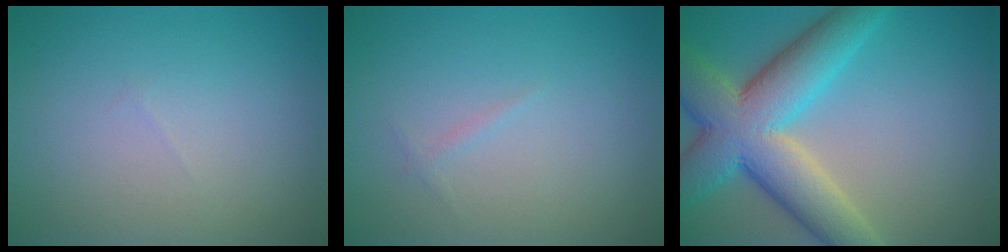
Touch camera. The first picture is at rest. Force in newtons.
{"total": 0.5, "press": 0.5, "slide": 0.0}
{"total": 8.9, "press": 8.8, "slide": 0.8}